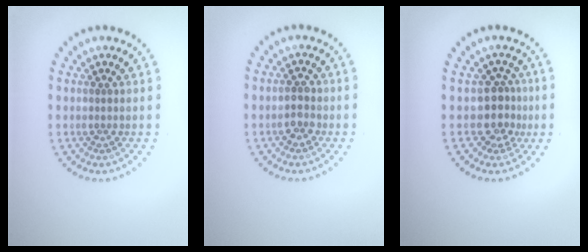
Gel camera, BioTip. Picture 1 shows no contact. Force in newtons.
{"total": 1.8, "press": 1.8, "slide": 0.1}
{"total": 2.8, "press": 2.2, "slide": 1.7}